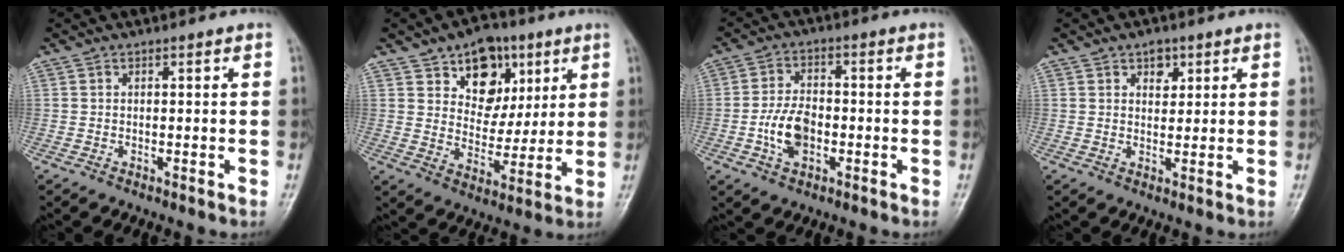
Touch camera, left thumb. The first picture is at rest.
{"total": 12.5, "force": [6.1, 8.8, 6.4], "torque": [-0.052, -0.026, 0.099]}
{"total": 7.5, "force": [-1.9, 4.7, 5.6], "torque": [-0.099, 0.013, -0.038]}
{"total": 3.3, "force": [1.7, 2.2, 1.7], "torque": [-0.006, -0.008, 0.025]}